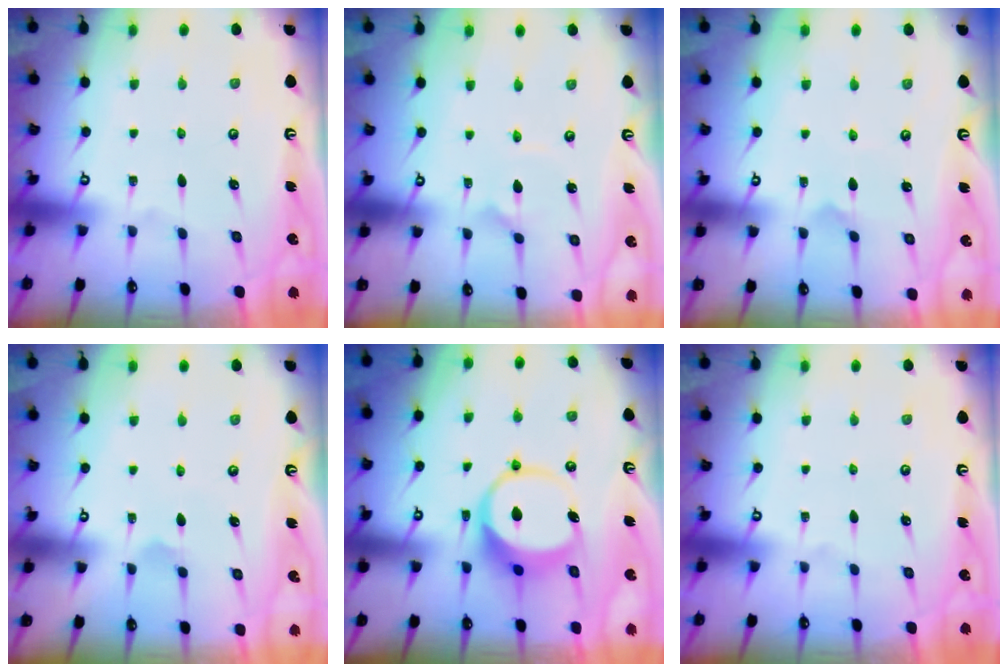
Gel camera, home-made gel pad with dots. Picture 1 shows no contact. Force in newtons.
{"total": 2.1, "press": 2.1, "slide": 0.5}
{"total": 2.7, "press": 2.7, "slide": 0.2}
{"total": 4.6, "press": 4.6, "slide": 0.3}
{"total": 8.2, "press": 8.1, "slide": 1.1}
{"total": 0.0}